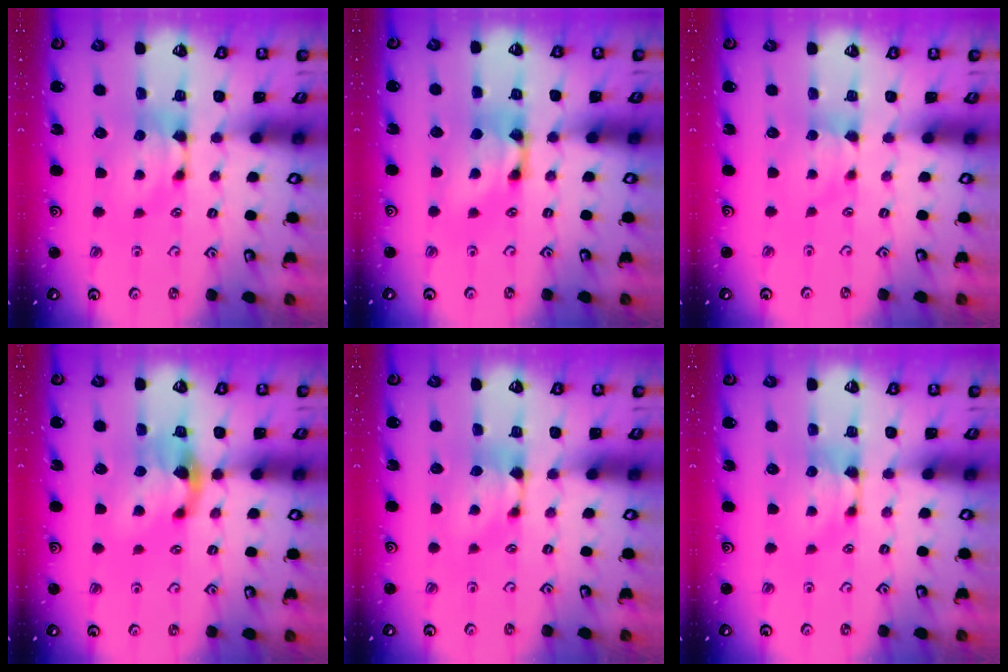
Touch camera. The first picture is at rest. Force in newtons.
{"total": 3.0, "press": 3.0, "slide": 0.2}
{"total": 1.8, "press": 1.7, "slide": 0.5}
{"total": 3.7, "press": 3.1, "slide": 2.0}
{"total": 0.8, "press": 0.5, "slide": 0.6}
{"total": 0.0}